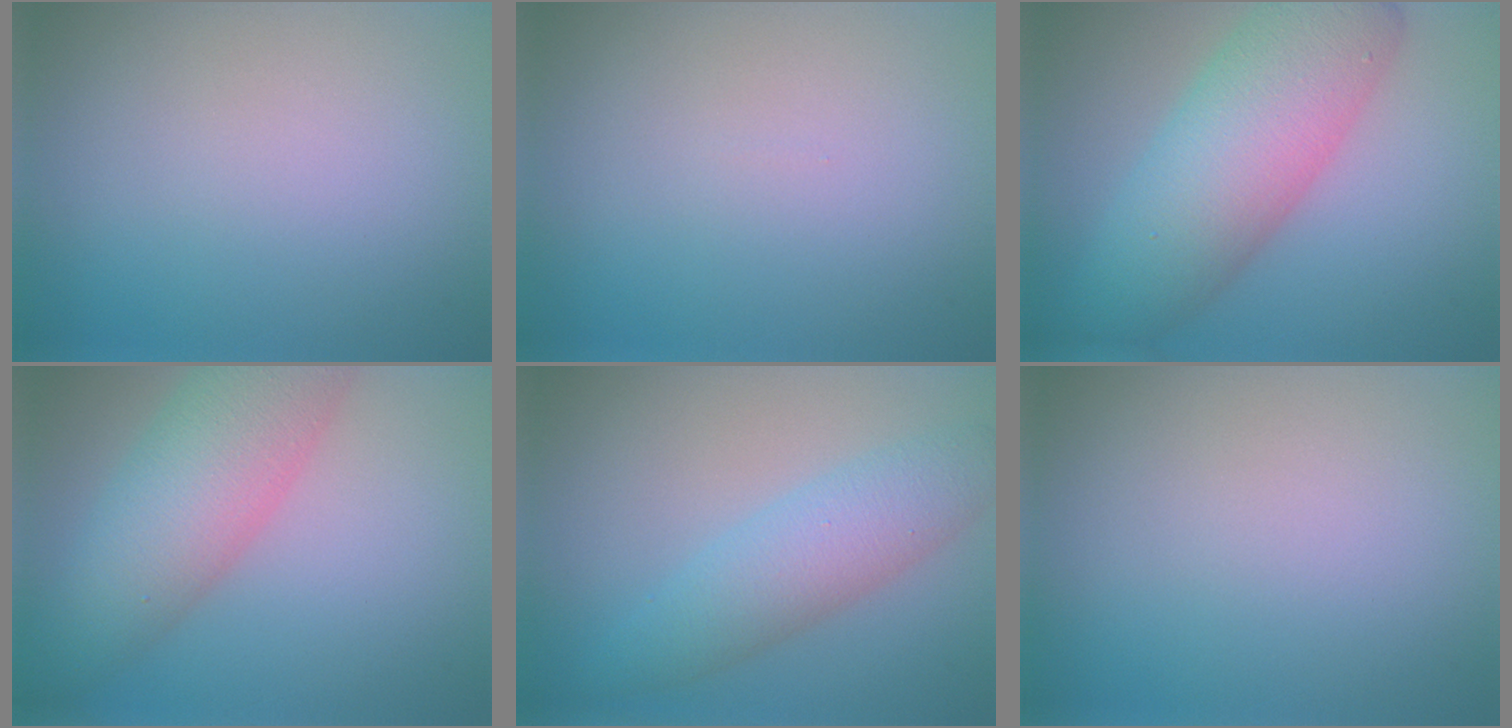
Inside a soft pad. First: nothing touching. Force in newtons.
{"total": 0.0}
{"total": 9.5, "press": 9.5, "slide": 0.1}
{"total": 8.1, "press": 8.1, "slide": 0.0}
{"total": 4.6, "press": 4.6, "slide": 0.1}
{"total": 0.0}